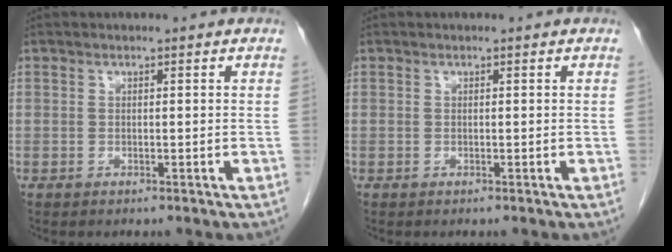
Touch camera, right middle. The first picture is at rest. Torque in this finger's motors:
{"motor_torque": [-0.12, -0.05, -0.02, 0.01]}